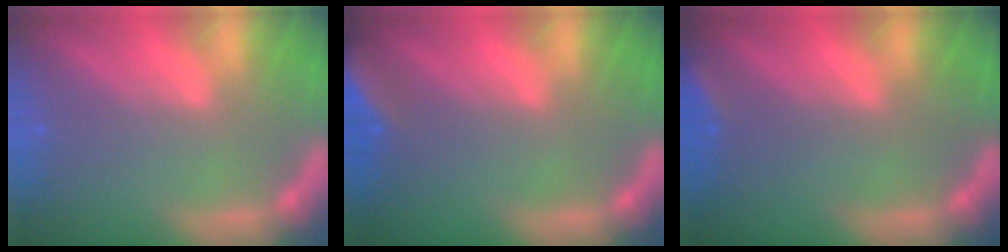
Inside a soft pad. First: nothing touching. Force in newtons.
{"total": 5.5}
{"total": 1.9}